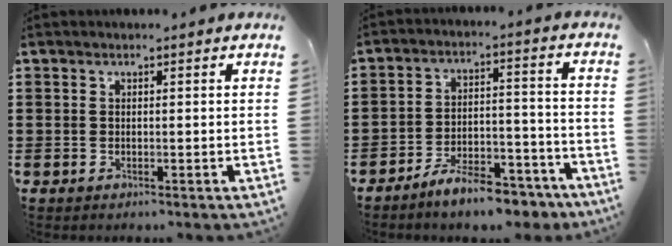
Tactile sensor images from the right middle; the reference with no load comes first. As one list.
[{"total": 8.2, "force": [-7.4, 1.4, 3.3], "torque": [-0.046, 0.023, -0.137]}]